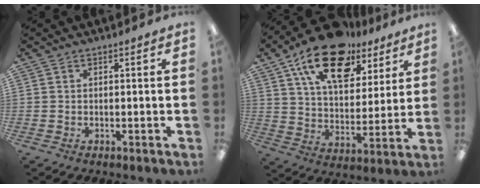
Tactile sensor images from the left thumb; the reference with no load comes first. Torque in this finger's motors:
{"motor_torque": [0.66, 0.74, 1.60, -1.16, 0.44]}